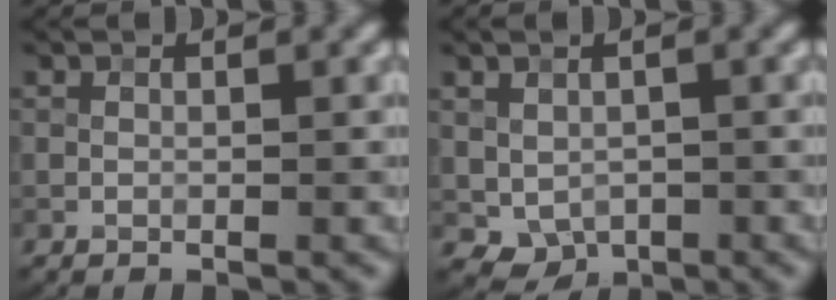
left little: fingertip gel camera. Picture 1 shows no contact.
{"total": 2.8, "force": [-0.3, 2.3, 1.5], "torque": [-0.023, -0.011, 0.005]}